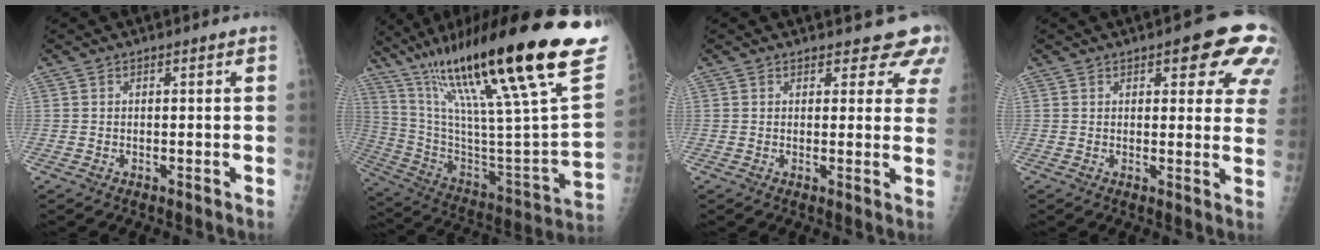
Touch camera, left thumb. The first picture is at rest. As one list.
[{"total": 40.9, "force": [24.0, 6.5, 32.4], "torque": [-0.427, -0.049, 0.396]}, {"total": 6.9, "force": [6.0, 3.1, 1.6], "torque": [0.029, -0.027, 0.048]}, {"total": 11.4, "force": [5.7, 4.6, 8.8], "torque": [-0.057, -0.018, 0.058]}]